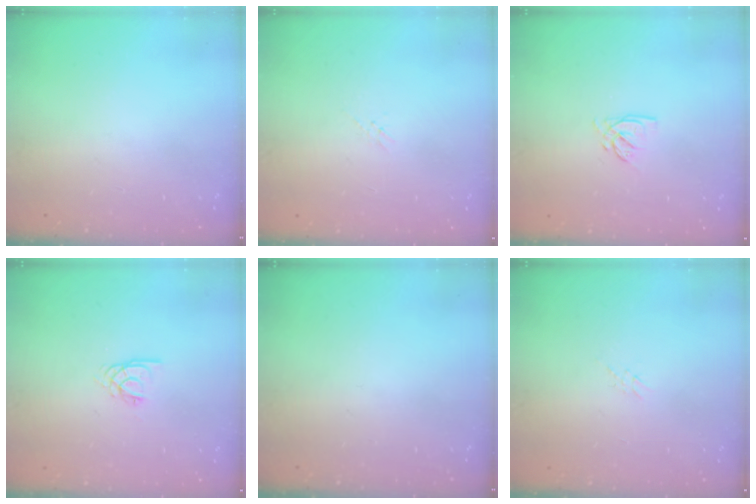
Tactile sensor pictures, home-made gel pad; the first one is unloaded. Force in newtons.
{"total": 0.5, "press": 0.5, "slide": 0.2}
{"total": 2.8, "press": 2.8, "slide": 0.1}
{"total": 2.8, "press": 2.7, "slide": 0.3}
{"total": 0.0}
{"total": 3.7, "press": 3.6, "slide": 0.7}